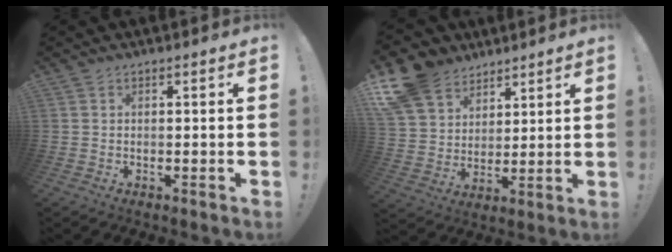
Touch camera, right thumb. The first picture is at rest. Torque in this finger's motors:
{"motor_torque": [-0.56, 1.58, 0.07, 1.27, 0.29]}